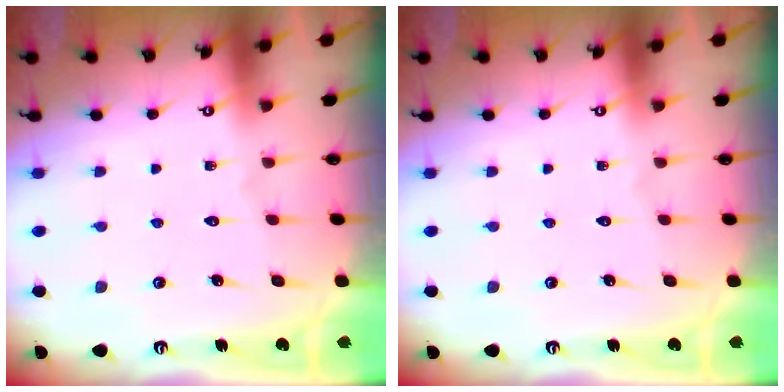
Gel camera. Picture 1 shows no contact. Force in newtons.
{"total": 0.0}